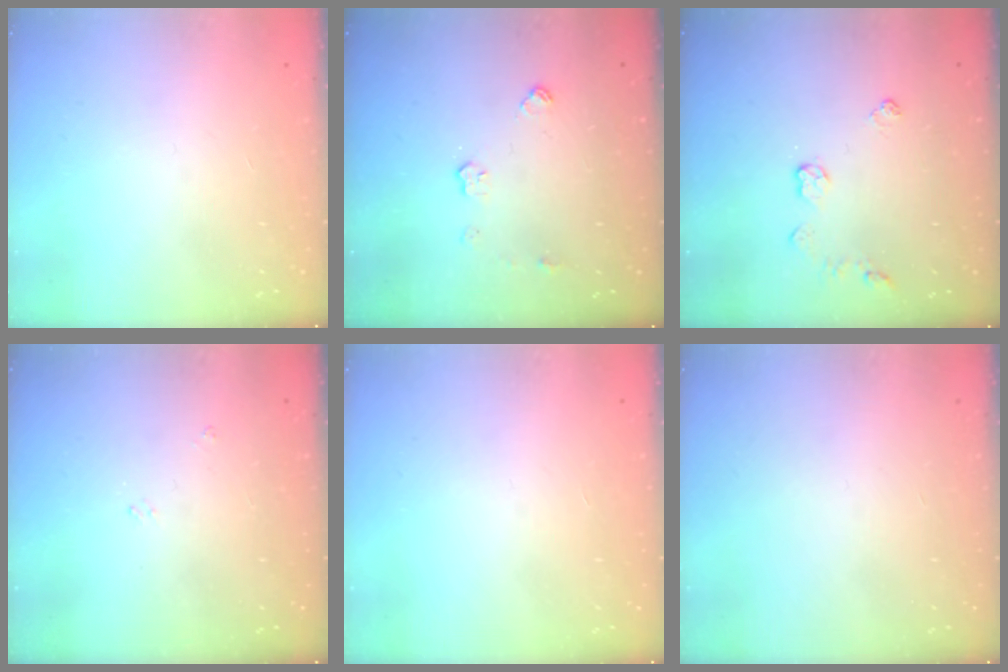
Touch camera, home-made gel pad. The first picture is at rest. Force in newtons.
{"total": 6.4, "press": 6.4, "slide": 0.2}
{"total": 4.7, "press": 4.6, "slide": 0.7}
{"total": 2.7, "press": 2.7, "slide": 0.4}
{"total": 0.0}
{"total": 0.0}